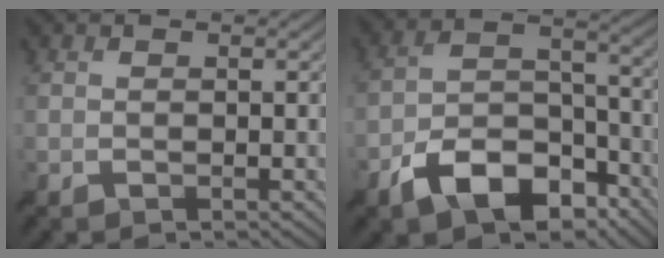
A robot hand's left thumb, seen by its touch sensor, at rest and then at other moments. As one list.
[{"total": 10.6, "force": [-7.1, 5.1, 6.1], "torque": [-0.100, -0.002, -0.140]}]